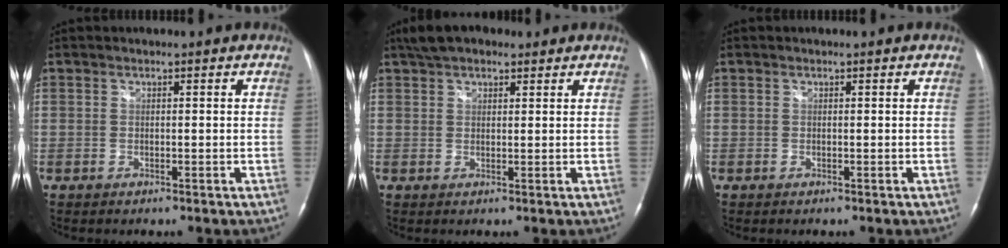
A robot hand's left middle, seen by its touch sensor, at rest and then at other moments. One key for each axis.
{"total": 6.1, "fx": 4.5, "fy": 2.7, "fz": 3.2, "tx": -0.057, "ty": 0.029, "tz": 0.077}
{"total": 0.0}